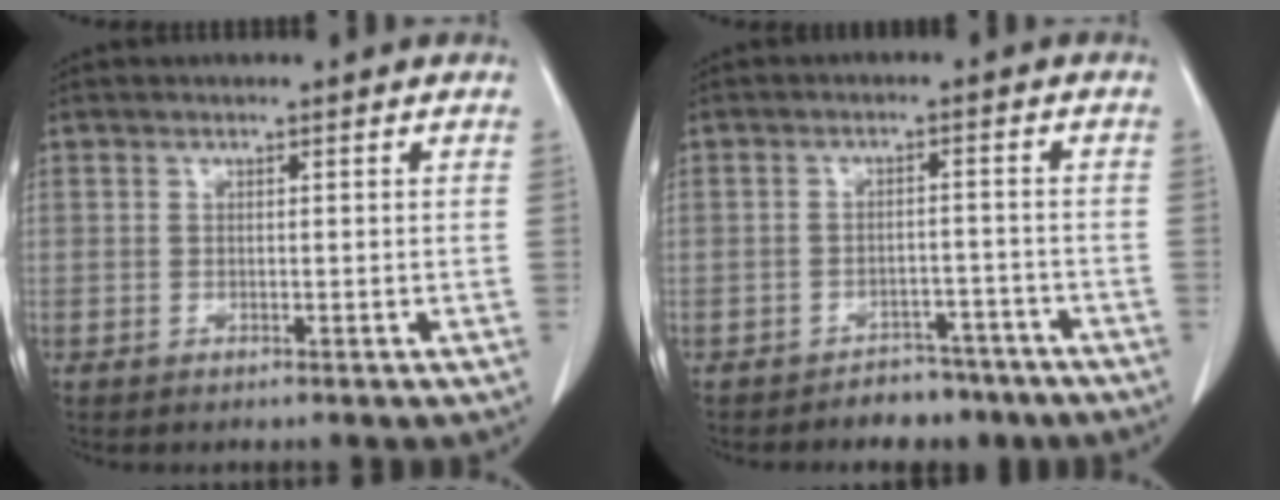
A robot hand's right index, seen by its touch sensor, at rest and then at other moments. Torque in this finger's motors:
{"motor_torque": [0.09, -0.18, -0.04, -0.03]}